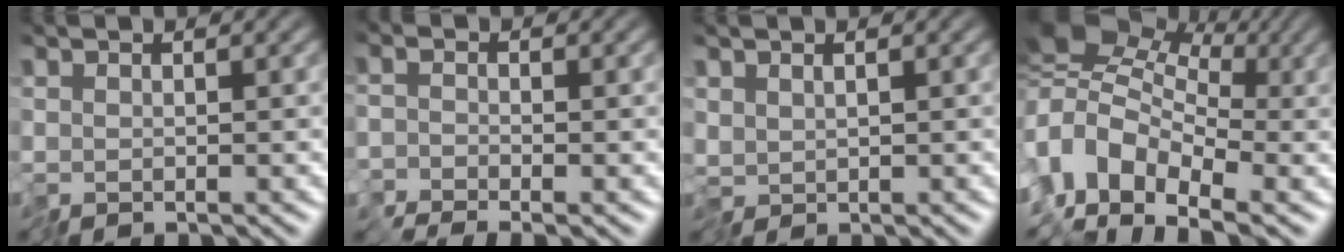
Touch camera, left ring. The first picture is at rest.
{"total": 0.7, "force": [-0.7, 0.0, 0.0], "torque": [0.000, -0.004, -0.018]}
{"total": 0.8, "force": [0.5, 0.5, 0.3], "torque": [-0.011, -0.002, 0.010]}
{"total": 7.1, "force": [-2.5, 4.9, 4.5], "torque": [-0.073, 0.021, -0.069]}